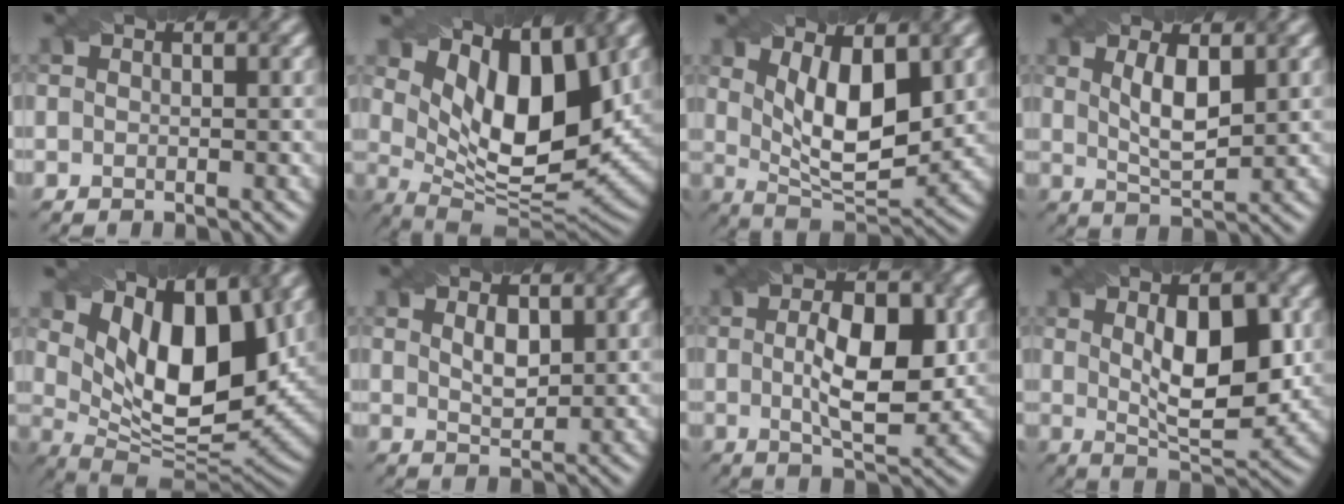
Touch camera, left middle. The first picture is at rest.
{"total": 11.5, "force": [5.0, 5.0, 9.0], "torque": [-0.161, -0.002, 0.090]}
{"total": 7.5, "force": [2.3, 3.0, 6.4], "torque": [-0.120, -0.011, 0.041]}
{"total": 3.9, "force": [1.2, 1.2, 3.5], "torque": [-0.072, -0.004, 0.025]}
{"total": 11.5, "force": [4.8, 5.3, 9.0], "torque": [-0.156, -0.003, 0.082]}
{"total": 2.0, "force": [0.9, 0.9, 1.5], "torque": [-0.030, -0.003, 0.020]}
{"total": 7.1, "force": [0.5, 2.7, 6.5], "torque": [-0.109, -0.001, 0.008]}
{"total": 8.2, "force": [1.3, 3.0, 7.5], "torque": [-0.114, 0.003, 0.024]}